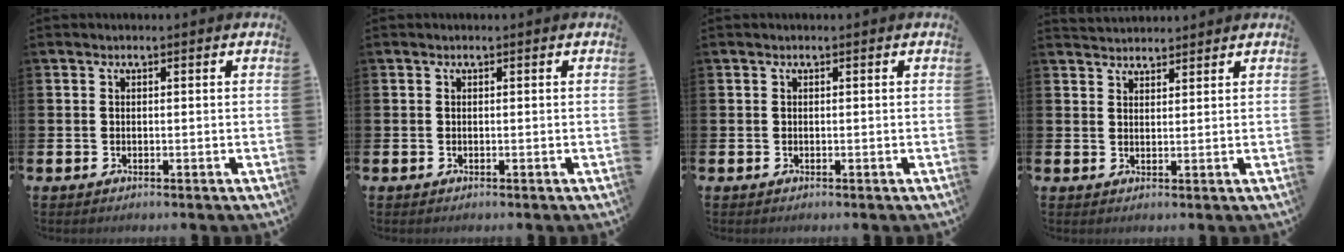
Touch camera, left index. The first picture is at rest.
{"total": 0.0}
{"total": 0.0}
{"total": 2.7, "force": [2.6, 0.6, -0.2], "torque": [0.012, -0.015, 0.046]}